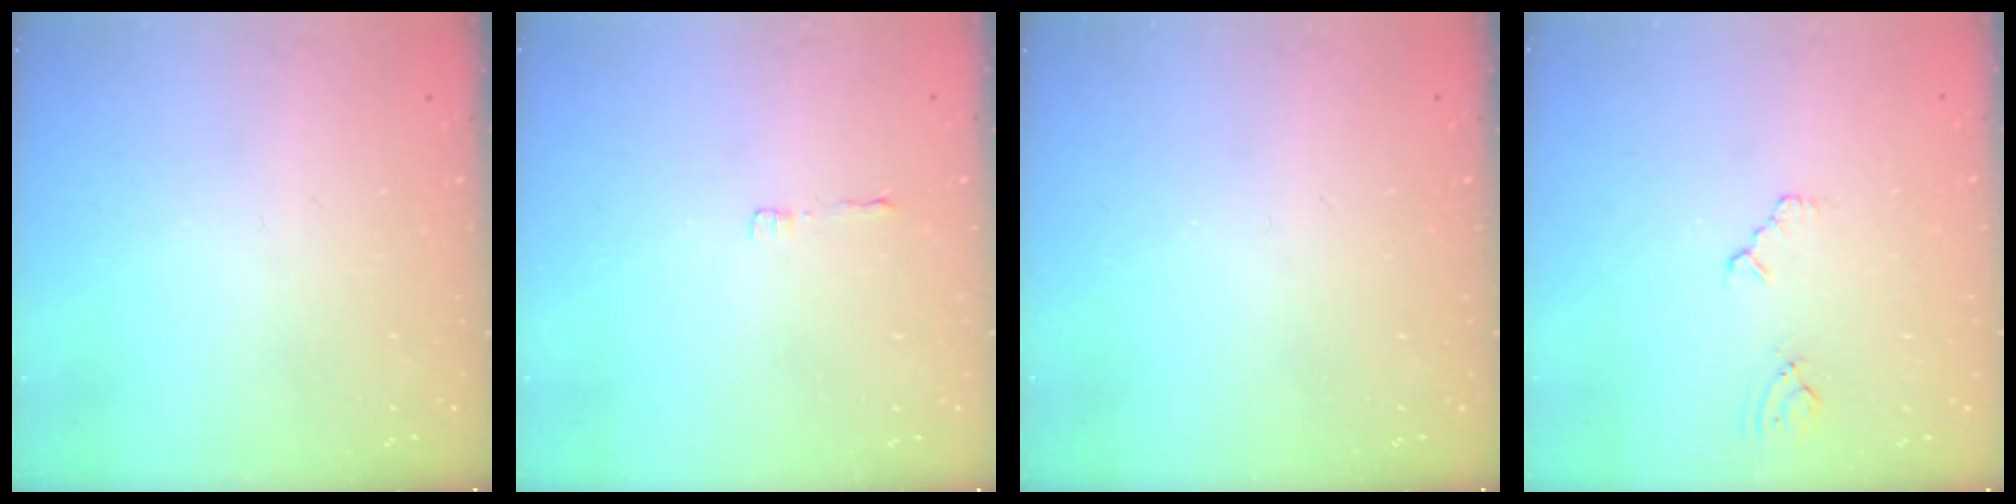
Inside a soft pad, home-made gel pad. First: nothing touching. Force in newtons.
{"total": 2.8, "press": 2.8, "slide": 0.3}
{"total": 0.0}
{"total": 2.3, "press": 2.3, "slide": 0.4}